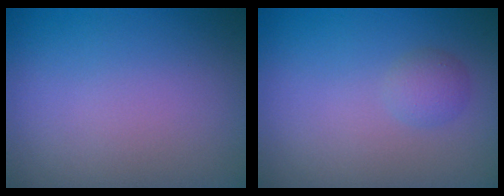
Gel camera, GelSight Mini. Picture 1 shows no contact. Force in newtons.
{"total": 1.3, "press": 1.3, "slide": 0.0}